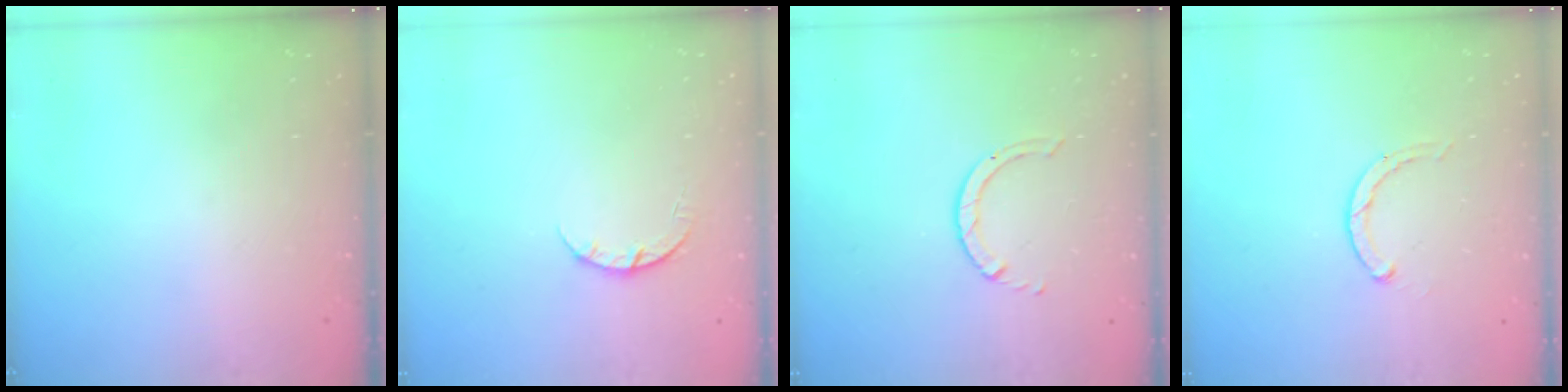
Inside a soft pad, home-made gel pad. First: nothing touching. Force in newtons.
{"total": 3.6, "press": 3.6, "slide": 0.5}
{"total": 1.7, "press": 1.7, "slide": 0.1}
{"total": 2.3, "press": 2.3, "slide": 0.3}